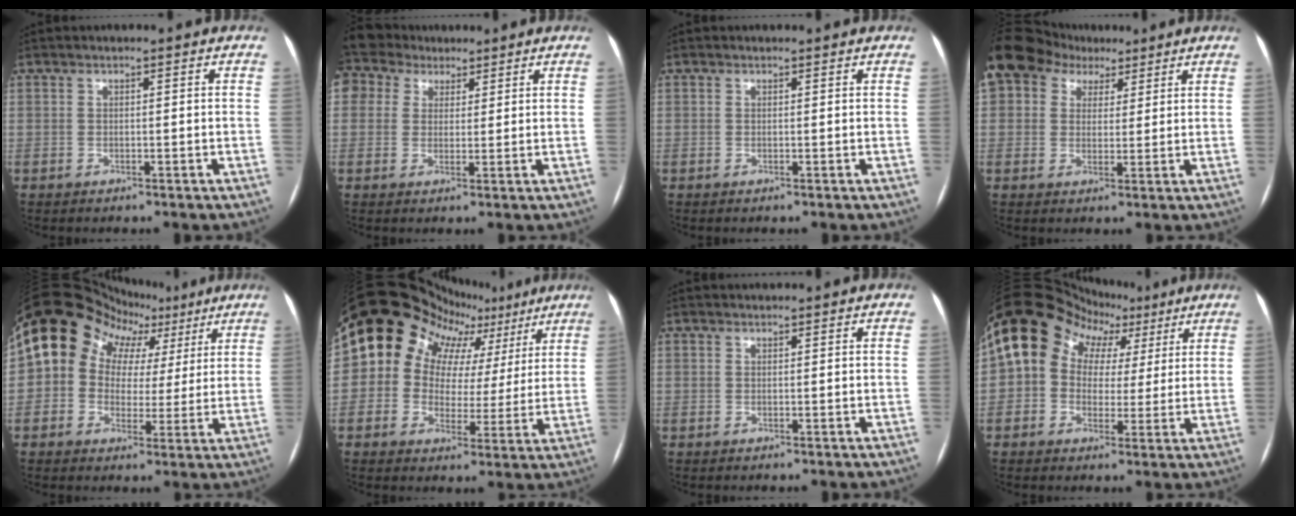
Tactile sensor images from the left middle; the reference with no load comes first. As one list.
[{"total": 6.6, "force": [4.6, 4.6, 0.7], "torque": [-0.020, 0.035, 0.090]}, {"total": 0.6, "force": [0.6, 0.2, 0.1], "torque": [-0.006, 0.005, 0.008]}, {"total": 20.5, "force": [11.2, 14.9, 8.5], "torque": [-0.254, 0.094, 0.204]}, {"total": 14.7, "force": [6.0, 12.1, 5.9], "torque": [-0.082, 0.071, 0.089]}, {"total": 18.6, "force": [10.5, 13.4, 7.4], "torque": [-0.111, 0.067, 0.128]}, {"total": 1.6, "force": [1.5, 0.1, 0.3], "torque": [-0.005, 0.020, 0.026]}, {"total": 13.6, "force": [4.9, 11.0, 6.2], "torque": [-0.097, 0.070, 0.078]}]